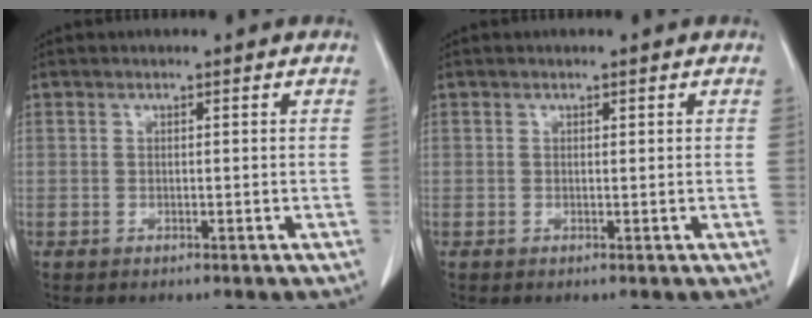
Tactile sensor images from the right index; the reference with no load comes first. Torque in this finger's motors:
{"motor_torque": [-0.14, 0.19, -0.02, 0.00]}